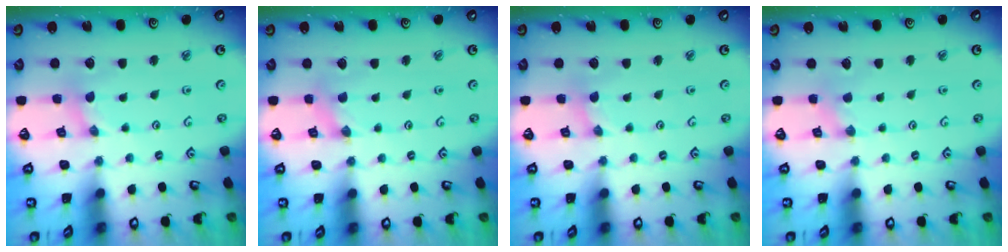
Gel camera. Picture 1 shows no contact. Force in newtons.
{"total": 0.0}
{"total": 0.0}
{"total": 0.0}